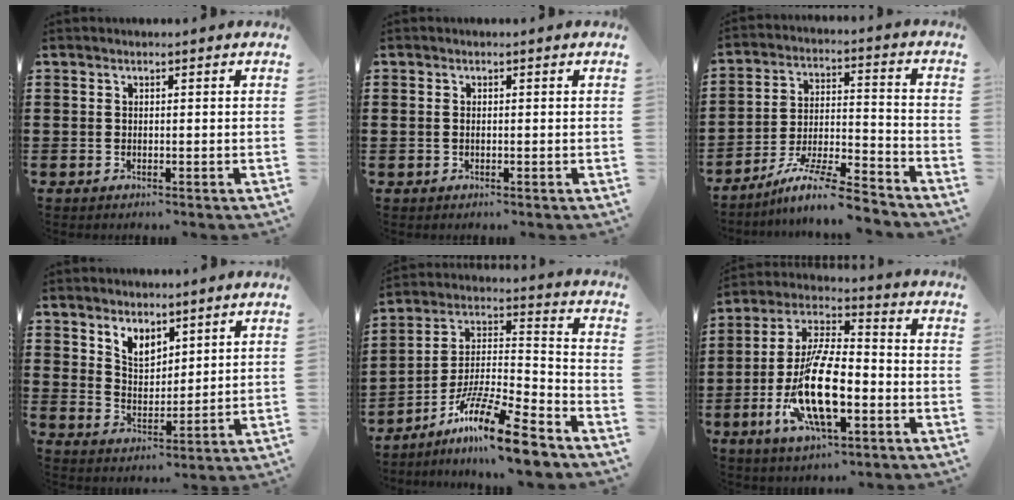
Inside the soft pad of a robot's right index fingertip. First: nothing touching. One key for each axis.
{"total": 0.7, "fx": -0.1, "fy": 0.4, "fz": 0.6, "tx": -0.013, "ty": 0.001, "tz": -0.002}
{"total": 9.2, "fx": -7.9, "fy": 0.6, "fz": 4.7, "tx": -0.085, "ty": 0.007, "tz": -0.153}
{"total": 5.0, "fx": 3.9, "fy": 2.7, "fz": 1.6, "tx": -0.046, "ty": -0.001, "tz": 0.074}
{"total": 14.2, "fx": -10.9, "fy": 1.7, "fz": 9.0, "tx": -0.158, "ty": 0.031, "tz": -0.199}
{"total": 14.7, "fx": -4.6, "fy": 5.6, "fz": 12.8, "tx": -0.282, "ty": -0.007, "tz": -0.090}